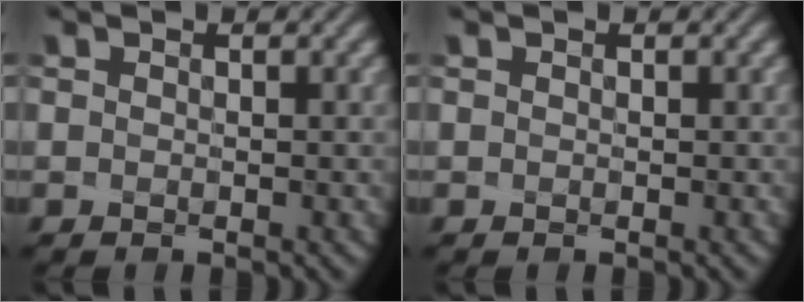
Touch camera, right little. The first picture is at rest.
{"total": 0.0}